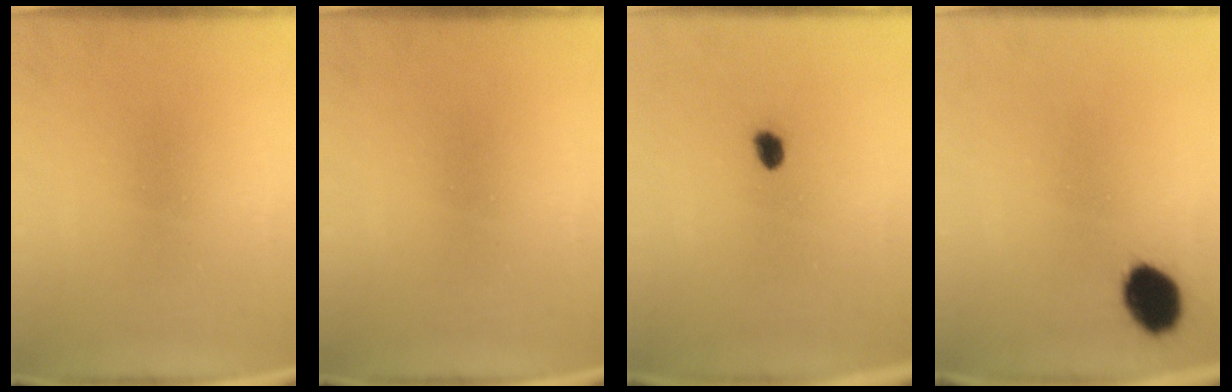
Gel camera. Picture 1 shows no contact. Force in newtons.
{"total": 0.0}
{"total": 3.0}
{"total": 7.9}